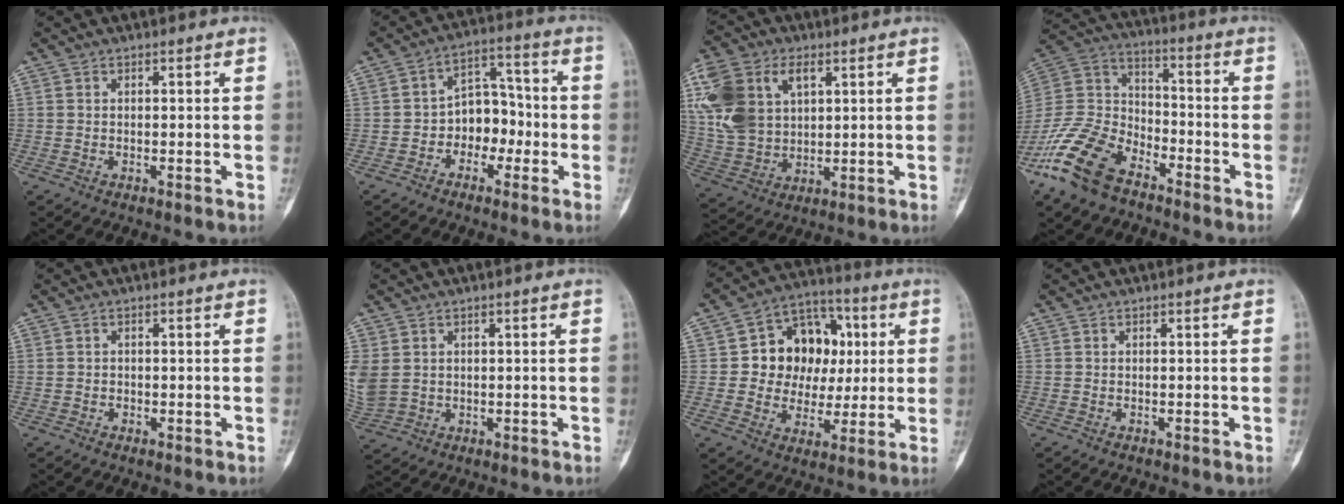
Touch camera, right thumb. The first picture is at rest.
{"total": 8.7, "force": [-2.4, 6.4, 5.3], "torque": [-0.037, 0.046, -0.052]}
{"total": 16.4, "force": [5.2, 11.3, 10.7], "torque": [-0.215, 0.004, 0.105]}
{"total": 17.0, "force": [-11.2, 9.0, 9.0], "torque": [-0.183, 0.058, -0.222]}
{"total": 0.7, "force": [-0.3, 0.6, 0.1], "torque": [0.001, 0.003, -0.007]}
{"total": 8.0, "force": [1.1, 6.6, 4.4], "torque": [-0.120, 0.002, 0.039]}
{"total": 15.4, "force": [2.2, 12.5, 8.6], "torque": [-0.070, 0.016, 0.038]}
{"total": 0.0}